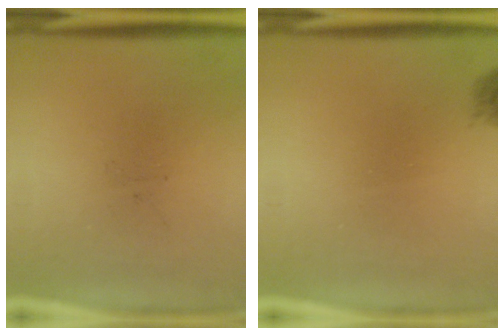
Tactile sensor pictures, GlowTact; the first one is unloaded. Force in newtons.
{"total": 0.9}